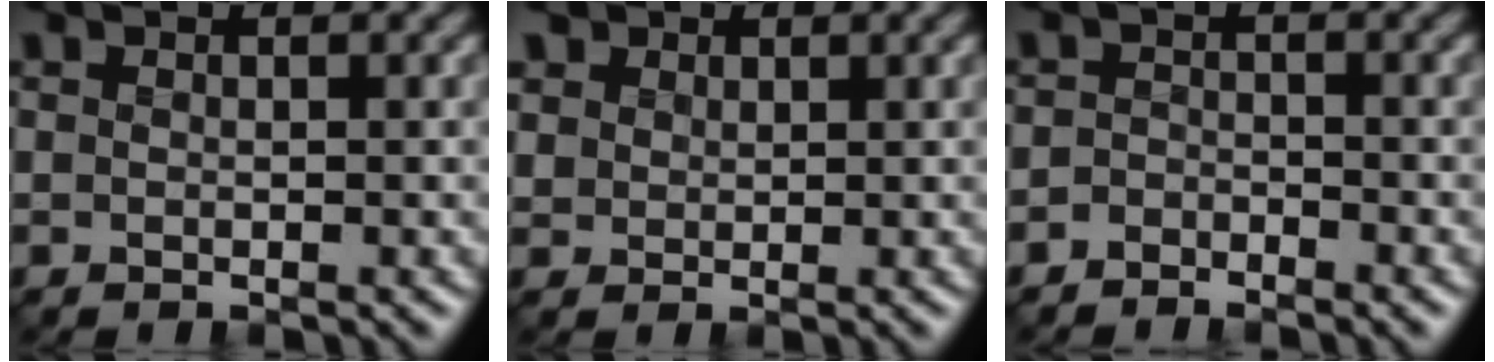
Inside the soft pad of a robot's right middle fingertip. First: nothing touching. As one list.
[{"total": 2.7, "force": [1.3, 2.2, 0.8], "torque": [-0.039, 0.000, 0.032]}, {"total": 1.8, "force": [-1.7, 0.6, -0.1], "torque": [0.005, 0.006, -0.037]}]